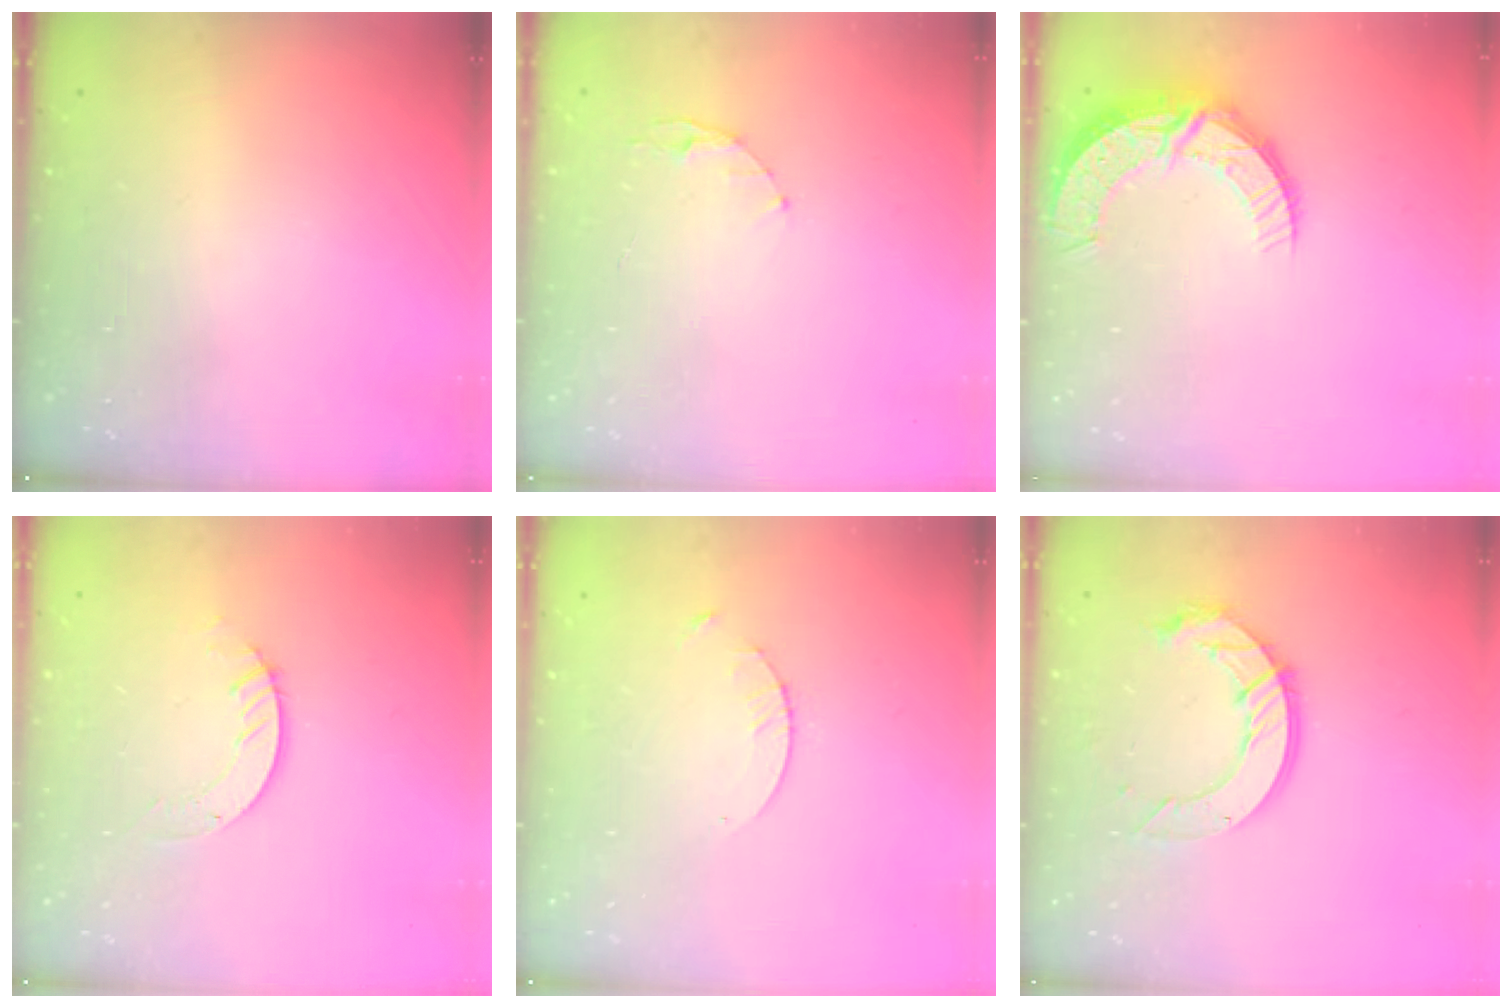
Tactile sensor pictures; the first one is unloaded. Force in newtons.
{"total": 3.9, "press": 3.9, "slide": 0.5}
{"total": 10.2, "press": 10.2, "slide": 0.8}
{"total": 3.6, "press": 3.6, "slide": 0.1}
{"total": 1.3, "press": 1.3, "slide": 0.2}
{"total": 12.3, "press": 12.2, "slide": 1.2}